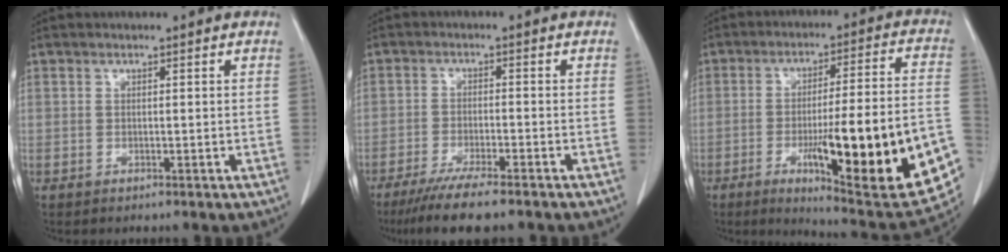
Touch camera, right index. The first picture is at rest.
{"total": 7.8, "force": [-6.2, 0.6, 4.8], "torque": [-0.077, -0.018, -0.100]}
{"total": 25.3, "force": [-8.1, 3.6, 23.8], "torque": [-0.281, -0.004, -0.104]}